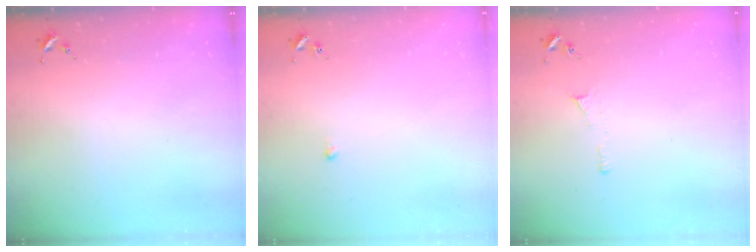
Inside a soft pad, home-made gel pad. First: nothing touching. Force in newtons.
{"total": 2.9, "press": 2.8, "slide": 0.6}
{"total": 3.9, "press": 3.9, "slide": 0.4}